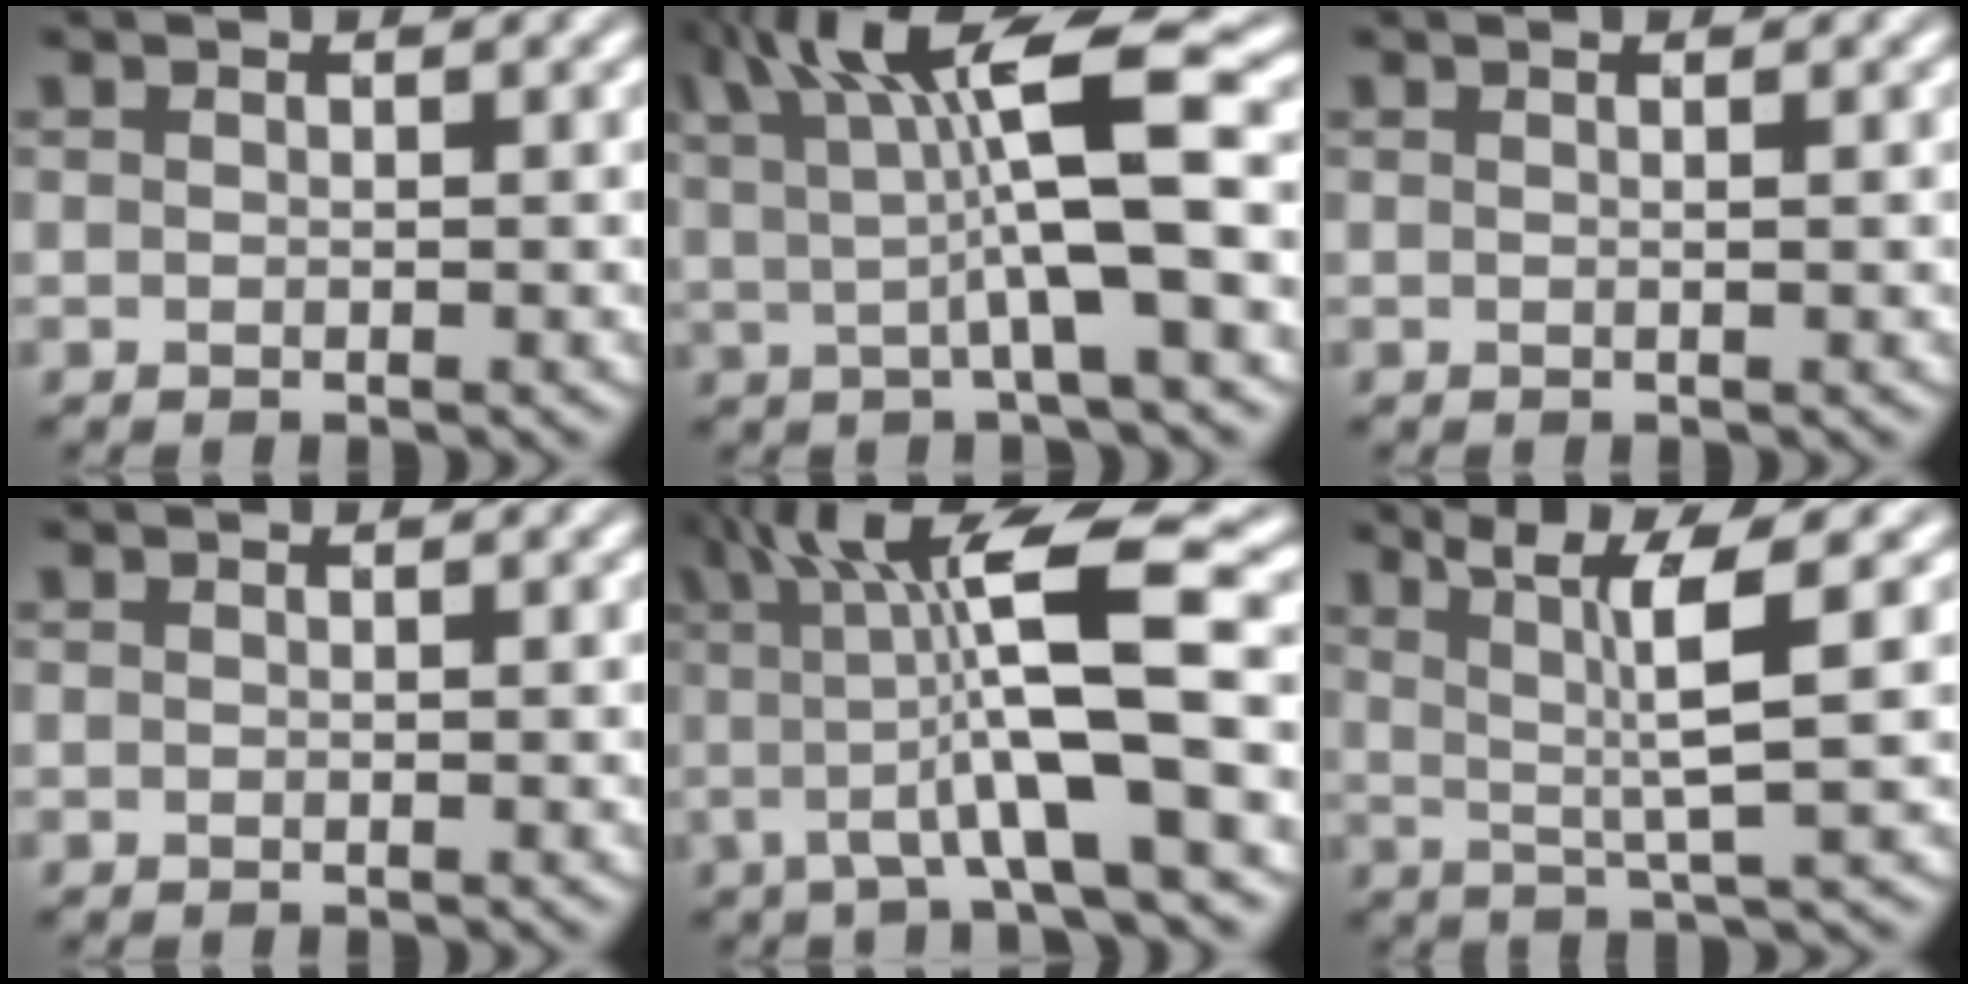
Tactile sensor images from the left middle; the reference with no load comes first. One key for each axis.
{"total": 9.9, "fx": 1.7, "fy": 2.2, "fz": 9.5, "tx": -0.163, "ty": 0.002, "tz": 0.034}
{"total": 1.3, "fx": 0.5, "fy": 0.6, "fz": 1.0, "tx": 0.000, "ty": 0.004, "tz": -0.013}
{"total": 0.0}
{"total": 9.9, "fx": 0.5, "fy": 1.9, "fz": 9.8, "tx": -0.161, "ty": 0.002, "tz": 0.014}
{"total": 5.5, "fx": 1.4, "fy": 0.7, "fz": 5.3, "tx": -0.103, "ty": -0.002, "tz": 0.033}